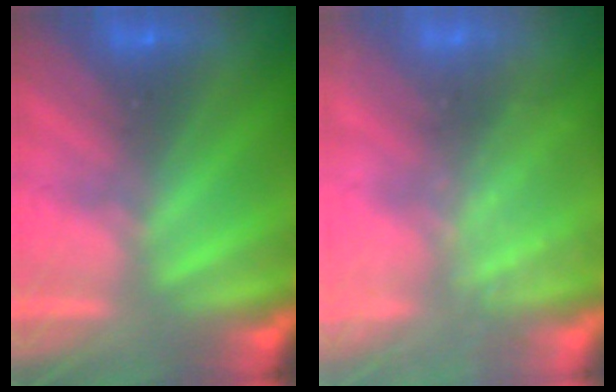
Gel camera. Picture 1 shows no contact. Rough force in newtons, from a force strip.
{"total": 2.4}